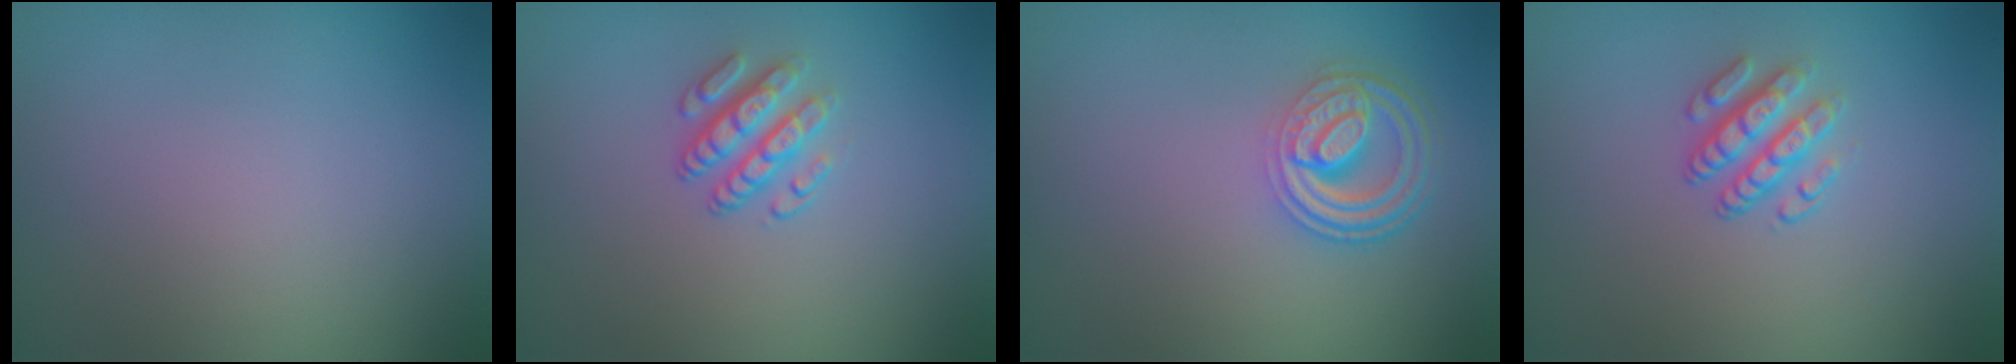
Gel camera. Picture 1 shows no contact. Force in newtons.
{"total": 2.9, "press": 2.5, "slide": 1.4}
{"total": 4.5, "press": 3.5, "slide": 2.7}
{"total": 3.0, "press": 2.4, "slide": 1.6}